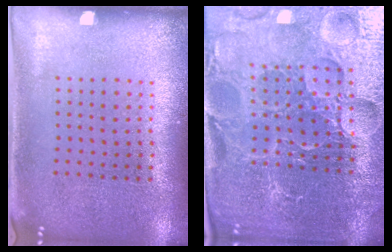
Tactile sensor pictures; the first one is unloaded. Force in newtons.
{"total": 5.1, "press": 4.8, "slide": 1.7}